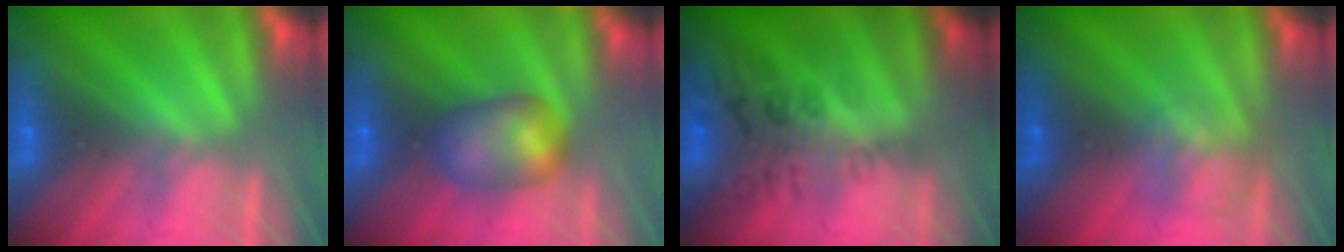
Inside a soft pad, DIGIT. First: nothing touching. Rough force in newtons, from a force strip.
{"total": 6.6}
{"total": 2.9}
{"total": 2.5}